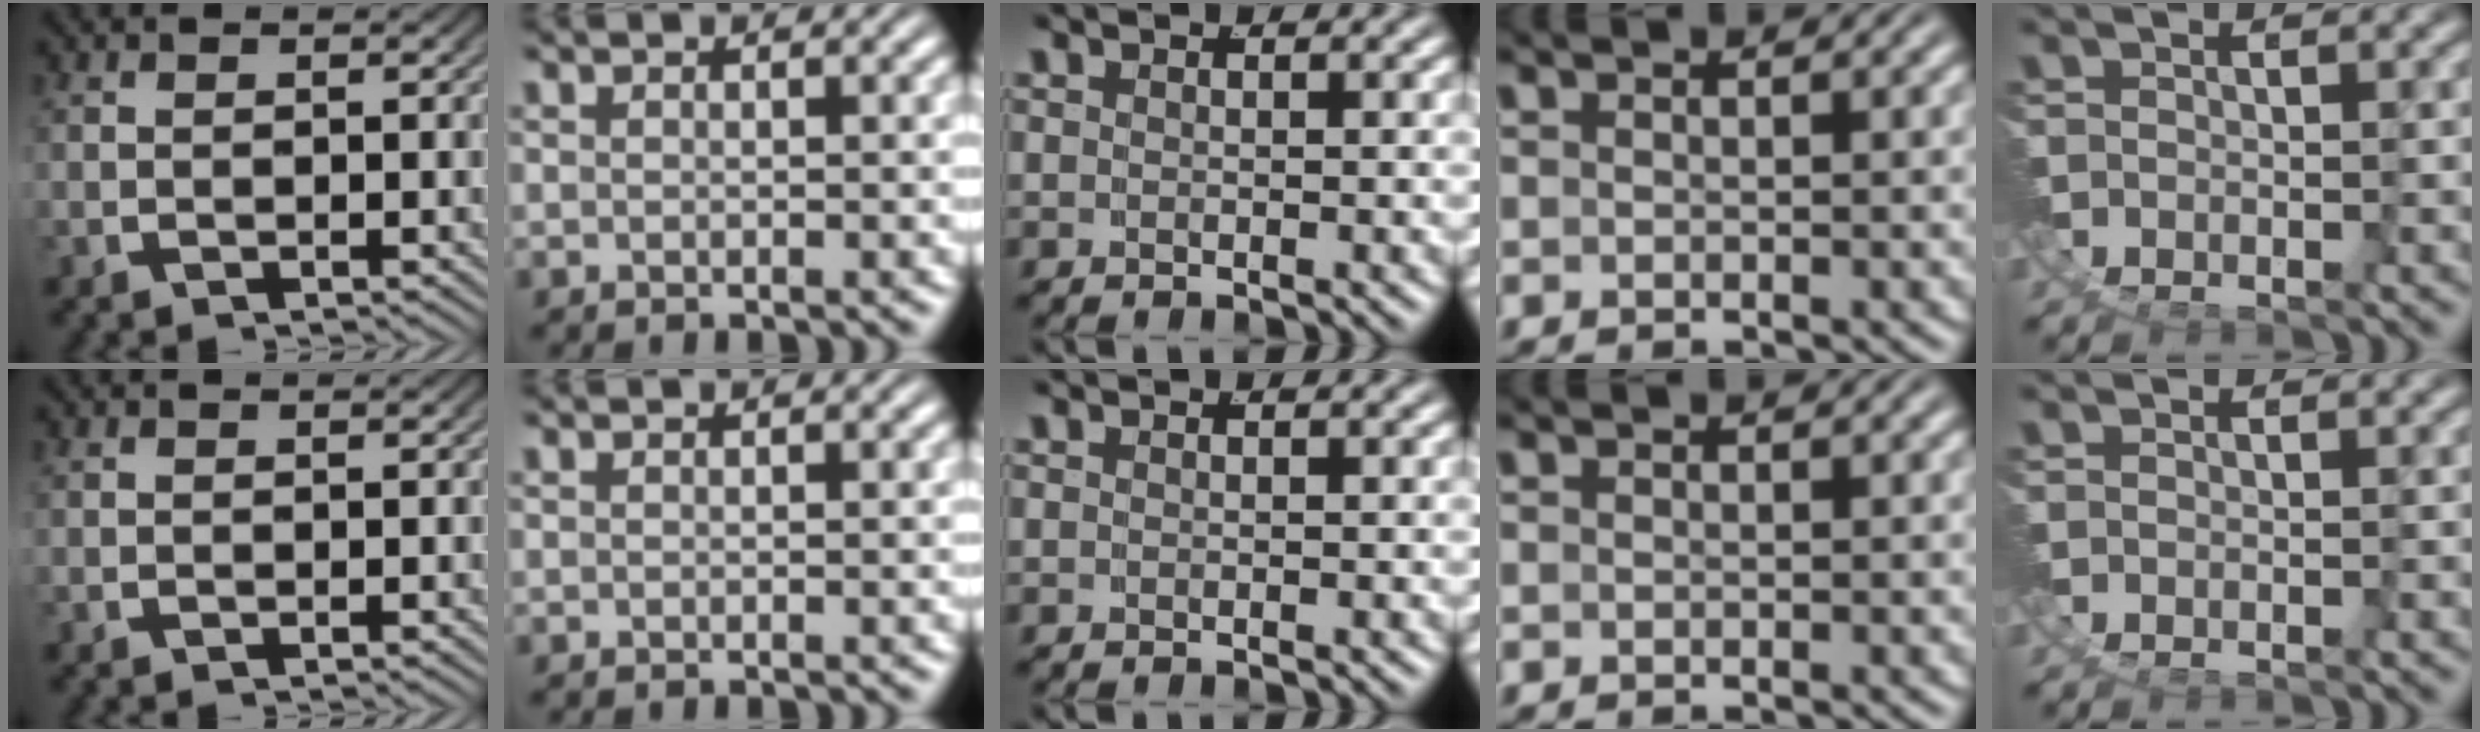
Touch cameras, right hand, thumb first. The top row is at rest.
{}